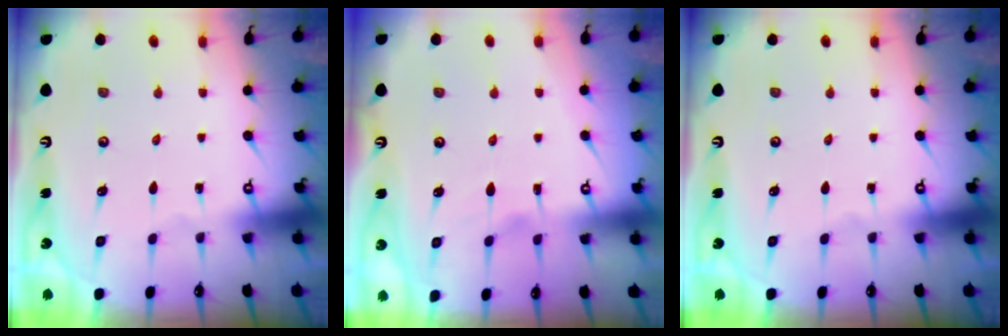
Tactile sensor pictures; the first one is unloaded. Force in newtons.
{"total": 0.9, "press": 0.1, "slide": 0.9}
{"total": 0.0}